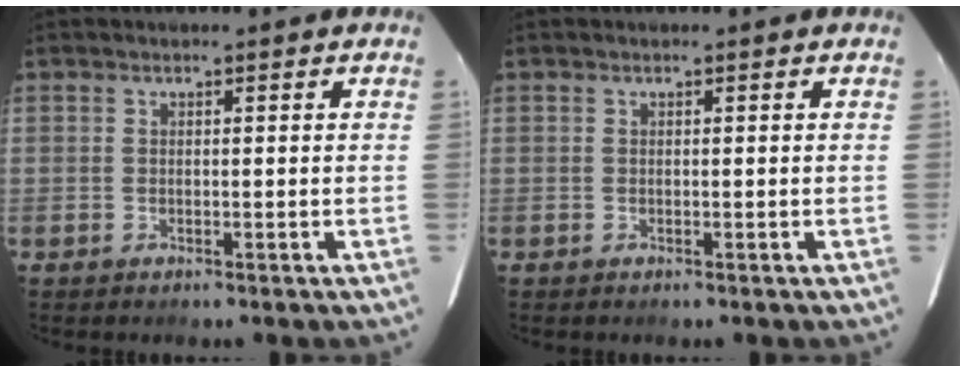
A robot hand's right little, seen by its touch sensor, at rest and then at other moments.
{"total": 0.0}